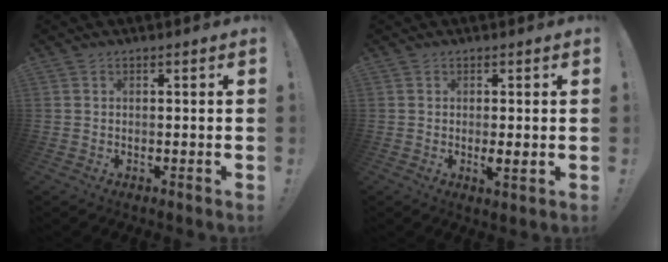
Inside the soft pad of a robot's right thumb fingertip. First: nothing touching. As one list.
[{"total": 2.6, "force": [0.4, 0.4, 2.6], "torque": [-0.033, -0.010, 0.006]}]